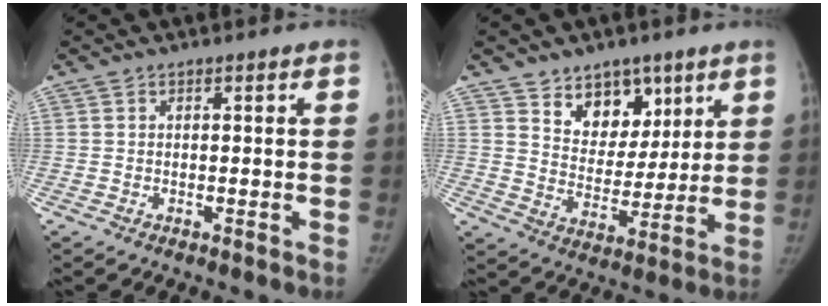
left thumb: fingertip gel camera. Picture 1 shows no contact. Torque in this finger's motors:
{"motor_torque": [0.68, 0.12, -0.04, -0.06, 0.00]}